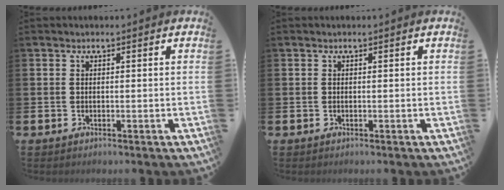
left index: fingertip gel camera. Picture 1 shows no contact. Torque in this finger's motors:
{"motor_torque": [0.17, 0.05, -0.04, 0.00]}